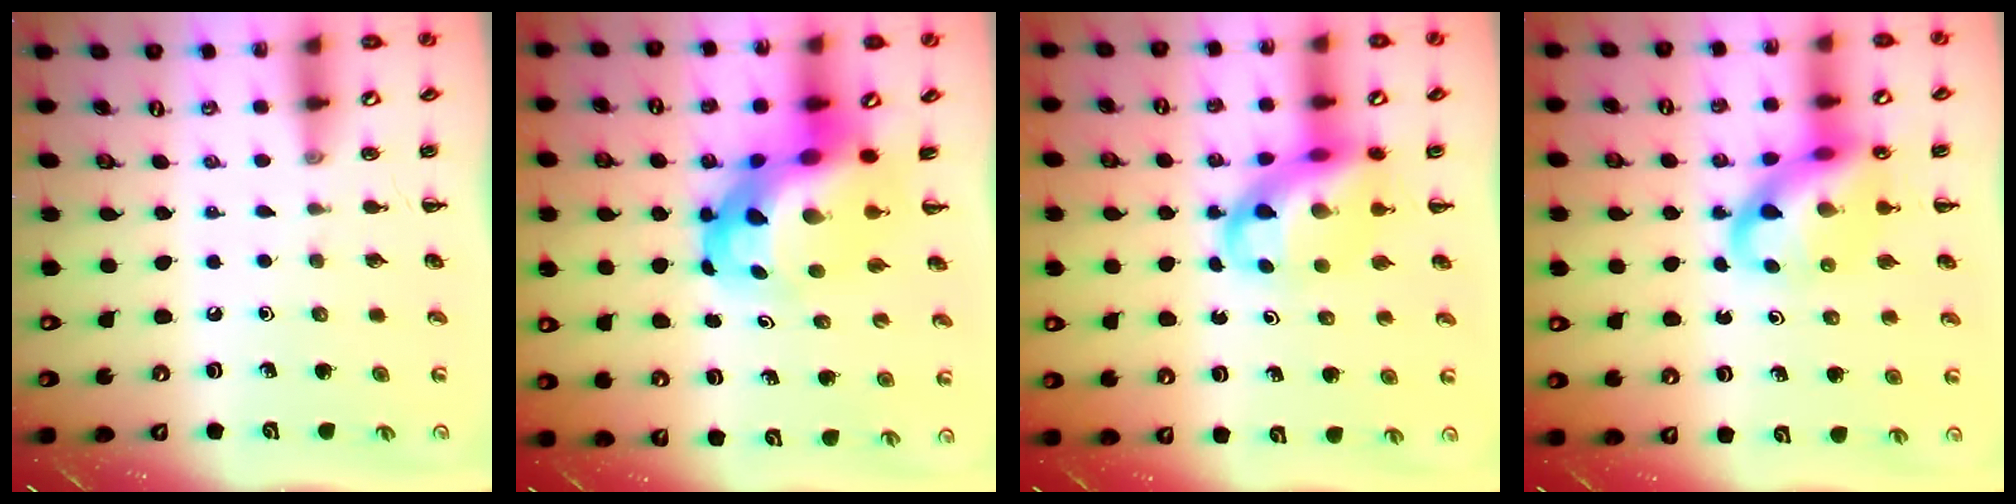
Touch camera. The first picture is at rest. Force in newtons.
{"total": 10.3, "press": 9.8, "slide": 3.0}
{"total": 11.7, "press": 11.3, "slide": 2.7}
{"total": 13.8, "press": 13.3, "slide": 3.6}